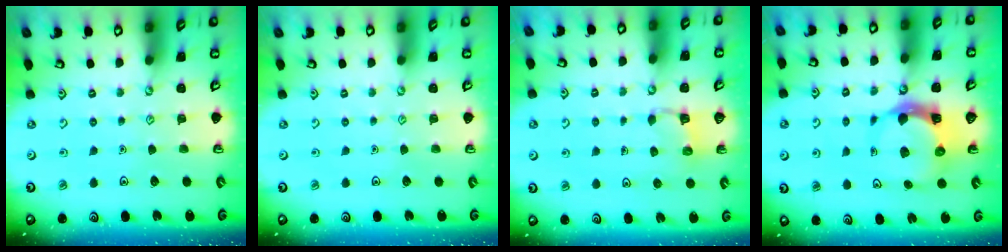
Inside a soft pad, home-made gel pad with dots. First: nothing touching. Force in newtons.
{"total": 0.0}
{"total": 3.0, "press": 3.0, "slide": 0.6}
{"total": 7.4, "press": 7.3, "slide": 1.1}